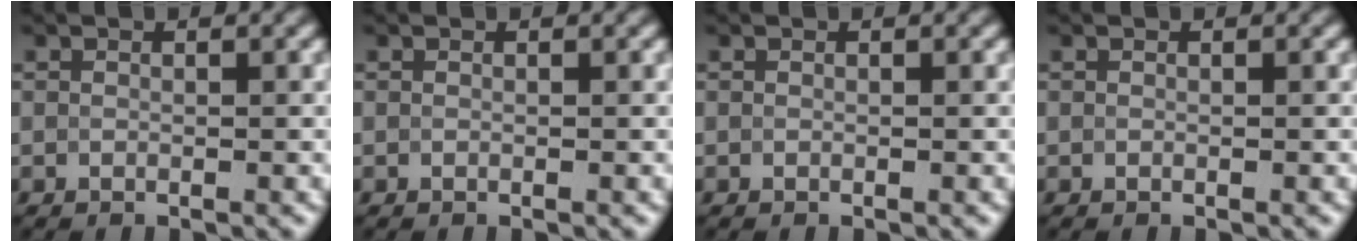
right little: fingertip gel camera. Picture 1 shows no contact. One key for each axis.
{"total": 0.0}
{"total": 0.0}
{"total": 0.0}